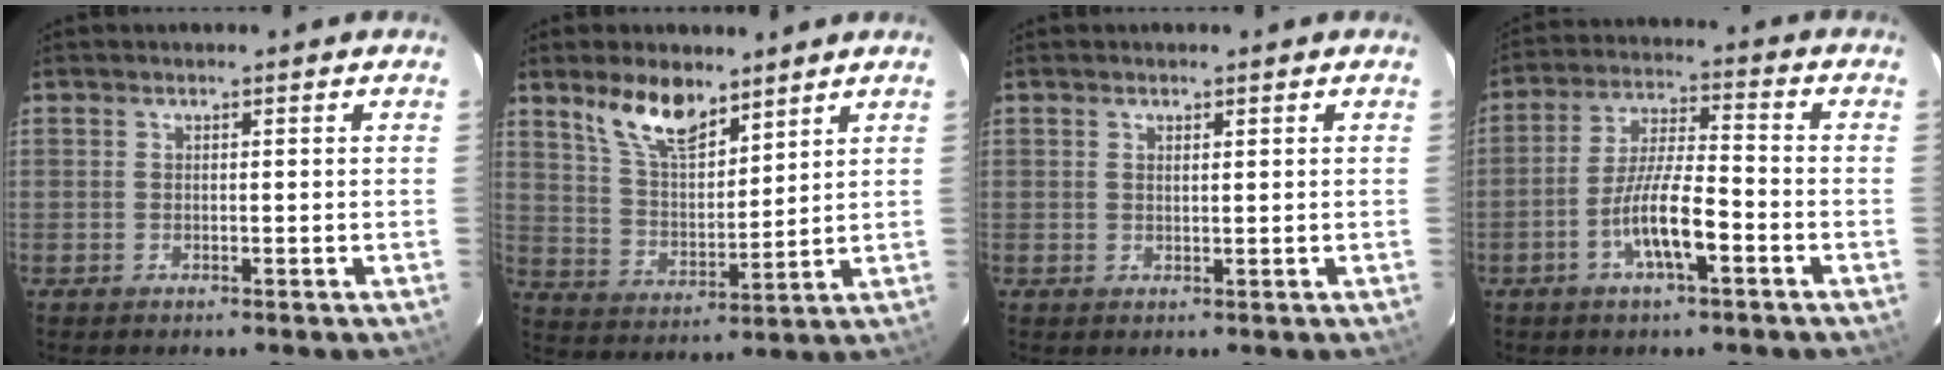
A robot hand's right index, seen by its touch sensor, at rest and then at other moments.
{"total": 11.1, "force": [7.9, 4.9, 6.0], "torque": [-0.104, 0.006, 0.151]}
{"total": 1.0, "force": [0.6, 0.4, 0.6], "torque": [-0.012, 0.001, 0.011]}
{"total": 9.4, "force": [-4.2, 1.8, 8.2], "torque": [-0.162, -0.002, -0.075]}